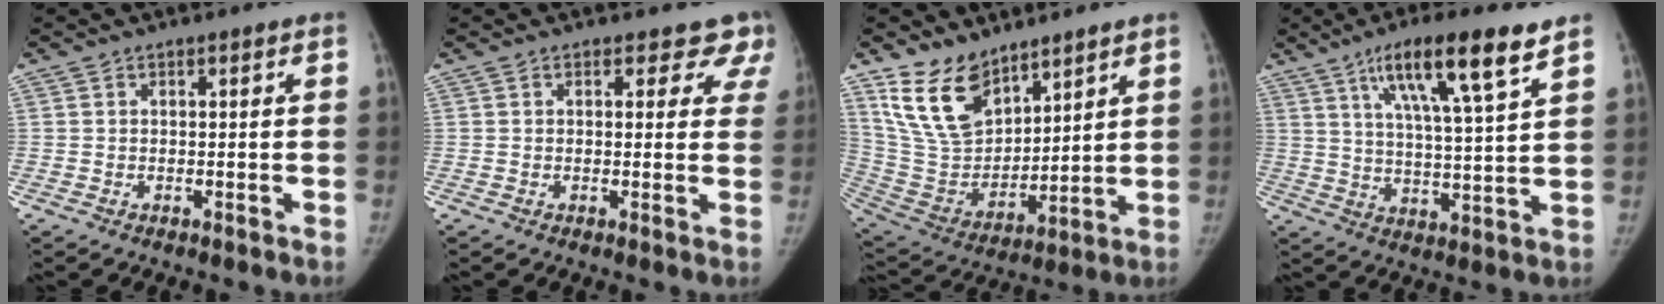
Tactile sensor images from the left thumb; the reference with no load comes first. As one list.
[{"total": 5.7, "force": [4.9, 2.9, 0.5], "torque": [0.048, -0.017, 0.029]}, {"total": 15.1, "force": [10.4, 8.4, 7.0], "torque": [-0.096, -0.058, 0.221]}, {"total": 16.0, "force": [8.9, 2.2, 13.2], "torque": [-0.221, -0.029, 0.153]}]